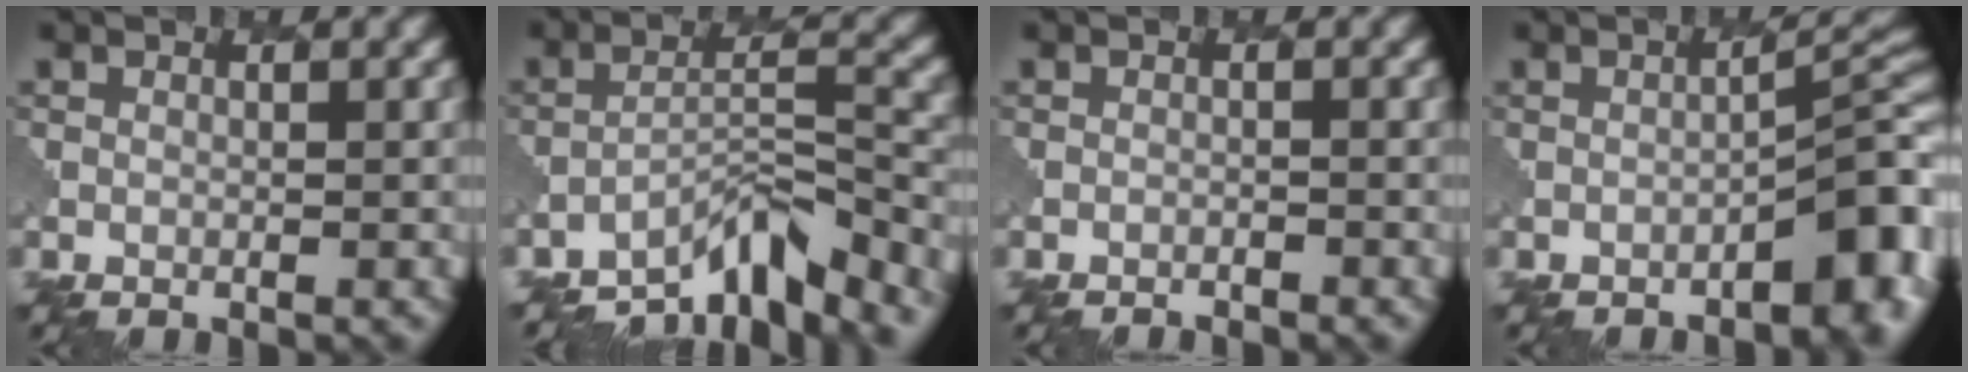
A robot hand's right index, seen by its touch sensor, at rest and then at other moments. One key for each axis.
{"total": 7.5, "fx": -6.2, "fy": 1.4, "fz": 3.9, "tx": -0.055, "ty": 0.006, "tz": -0.115}
{"total": 1.2, "fx": -1.2, "fy": 0.0, "fz": 0.0, "tx": 0.006, "ty": 0.005, "tz": -0.020}
{"total": 5.3, "fx": -2.5, "fy": 1.1, "fz": 4.5, "tx": -0.052, "ty": 0.015, "tz": -0.032}